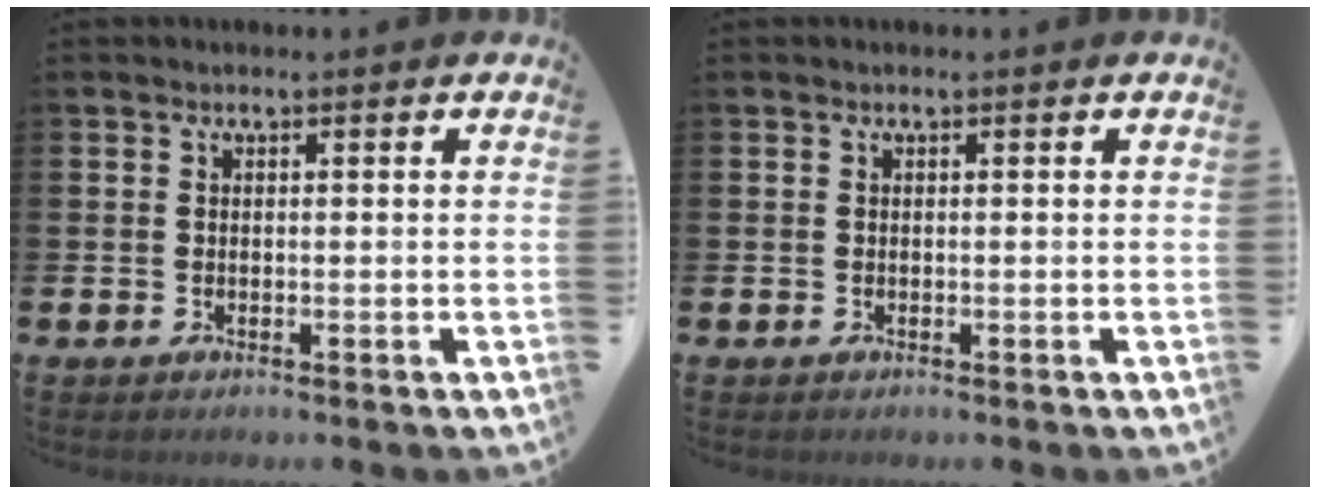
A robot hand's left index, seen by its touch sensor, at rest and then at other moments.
{"total": 0.0}